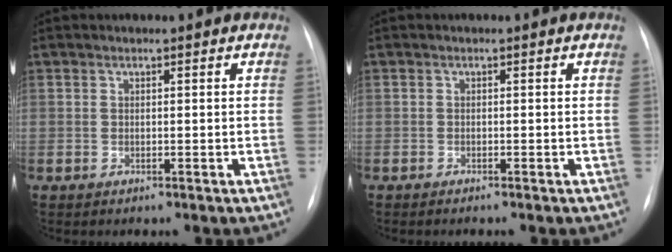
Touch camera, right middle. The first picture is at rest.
{"total": 0.8, "force": [-0.7, 0.0, 0.4], "torque": [-0.008, -0.002, -0.009]}